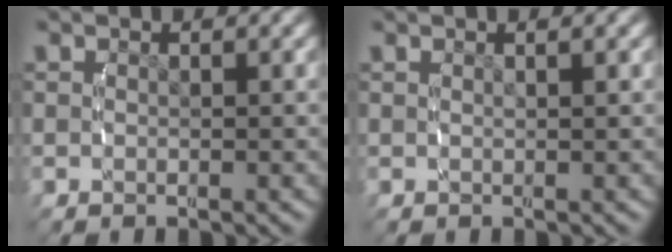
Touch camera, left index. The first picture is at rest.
{"total": 0.8, "force": [0.5, -0.6, 0.3], "torque": [-0.005, -0.001, 0.013]}